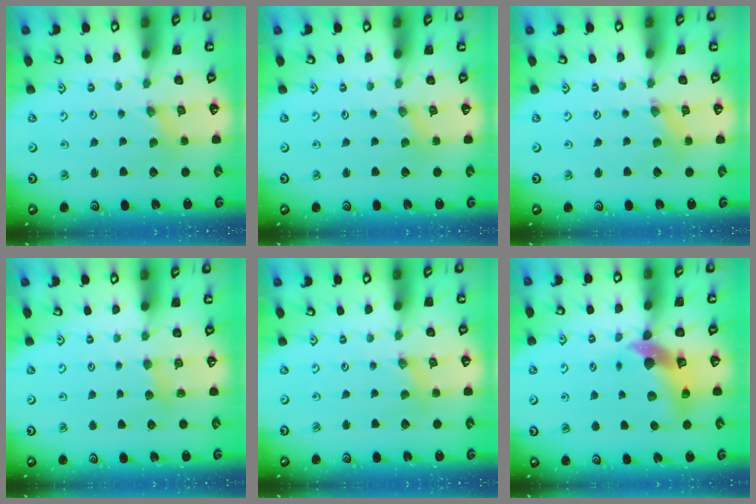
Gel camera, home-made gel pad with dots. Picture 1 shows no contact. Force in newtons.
{"total": 0.0}
{"total": 1.7, "press": 1.7, "slide": 0.3}
{"total": 3.7, "press": 3.7, "slide": 0.4}
{"total": 1.8, "press": 1.8, "slide": 0.3}
{"total": 9.7, "press": 9.5, "slide": 1.6}